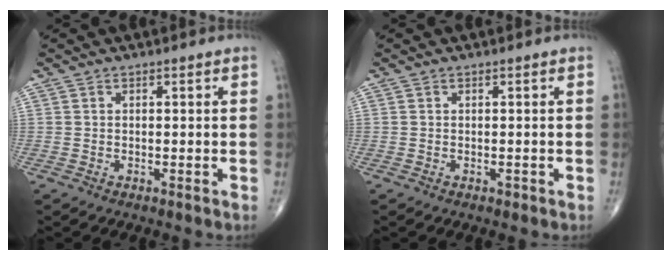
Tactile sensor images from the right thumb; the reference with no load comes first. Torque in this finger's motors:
{"motor_torque": [0.21, -0.07, 0.12, -0.18, -0.08]}